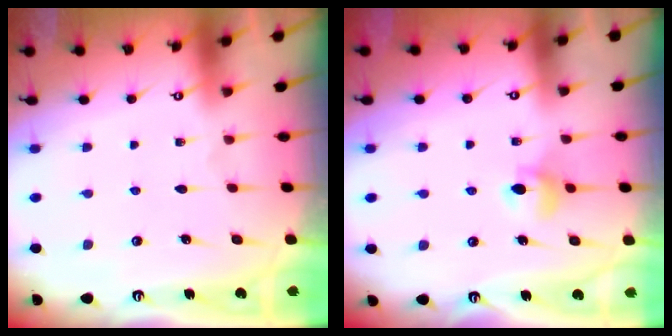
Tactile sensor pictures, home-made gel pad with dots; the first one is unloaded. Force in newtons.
{"total": 5.4, "press": 5.4, "slide": 0.6}